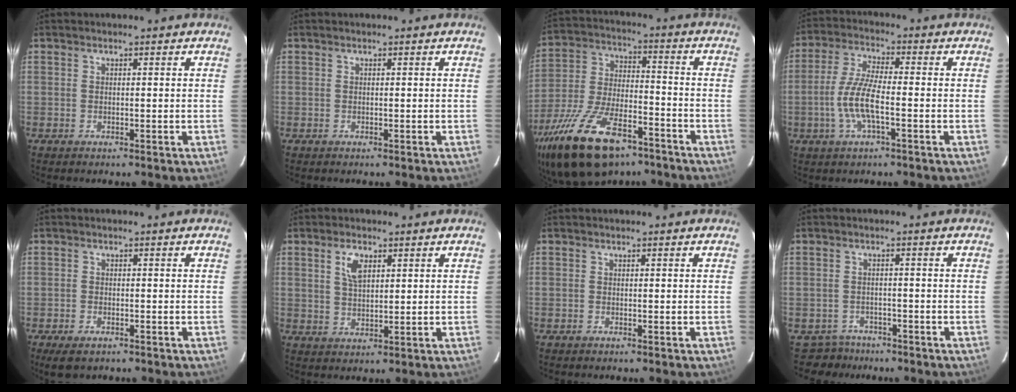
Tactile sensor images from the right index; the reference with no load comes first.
{"total": 0.0}
{"total": 22.6, "force": [-14.7, 9.9, 14.0], "torque": [-0.288, -0.027, -0.251]}
{"total": 8.6, "force": [-2.5, 1.9, 8.0], "torque": [-0.171, 0.000, -0.050]}
{"total": 4.0, "force": [-2.8, 1.7, 2.3], "torque": [-0.054, -0.013, -0.048]}
{"total": 4.6, "force": [2.0, 2.3, 3.4], "torque": [-0.060, 0.006, 0.040]}
{"total": 0.0}
{"total": 4.3, "force": [-3.4, 2.6, -0.6], "torque": [0.000, 0.012, -0.055]}